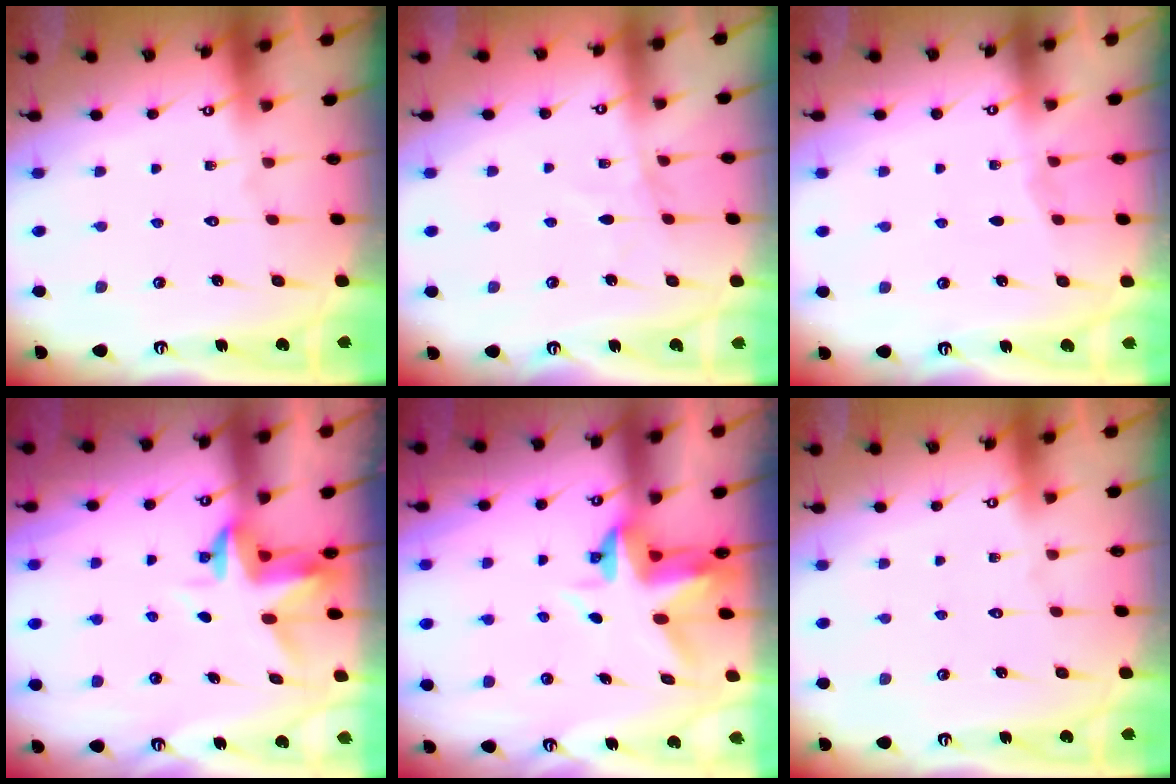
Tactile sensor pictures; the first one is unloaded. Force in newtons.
{"total": 2.3, "press": 2.3, "slide": 0.3}
{"total": 2.3, "press": 2.3, "slide": 0.4}
{"total": 3.3, "press": 3.2, "slide": 0.4}
{"total": 3.8, "press": 3.8, "slide": 0.4}
{"total": 0.0}